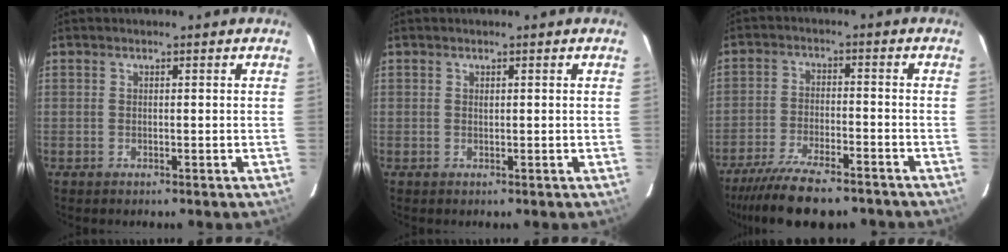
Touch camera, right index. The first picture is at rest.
{"total": 0.0}
{"total": 14.9, "force": [-12.3, 3.7, 7.5], "torque": [-0.163, -0.025, -0.200]}